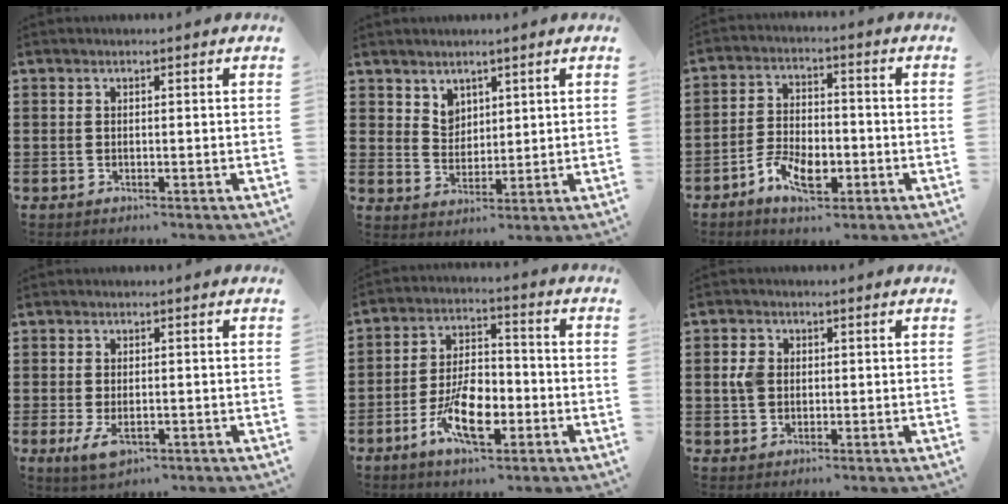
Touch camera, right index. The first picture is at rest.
{"total": 3.8, "force": [2.9, 2.4, 0.4], "torque": [-0.020, 0.001, 0.056]}
{"total": 7.0, "force": [-3.4, 3.6, 4.8], "torque": [-0.105, 0.006, -0.066]}
{"total": 3.2, "force": [-0.8, 1.6, 2.6], "torque": [-0.061, -0.005, -0.018]}
{"total": 9.7, "force": [-3.9, 4.8, 7.5], "torque": [-0.145, -0.001, -0.071]}
{"total": 3.2, "force": [0.4, 2.6, 1.9], "torque": [-0.053, 0.009, 0.002]}